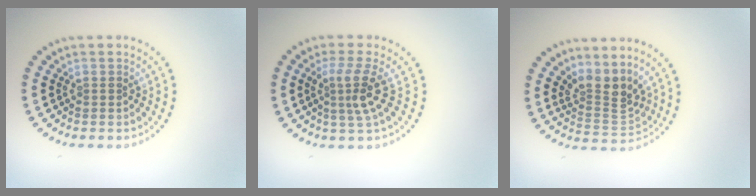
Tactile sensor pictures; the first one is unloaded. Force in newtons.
{"total": 3.3, "press": 2.3, "slide": 2.3}
{"total": 3.5, "press": 2.4, "slide": 2.5}